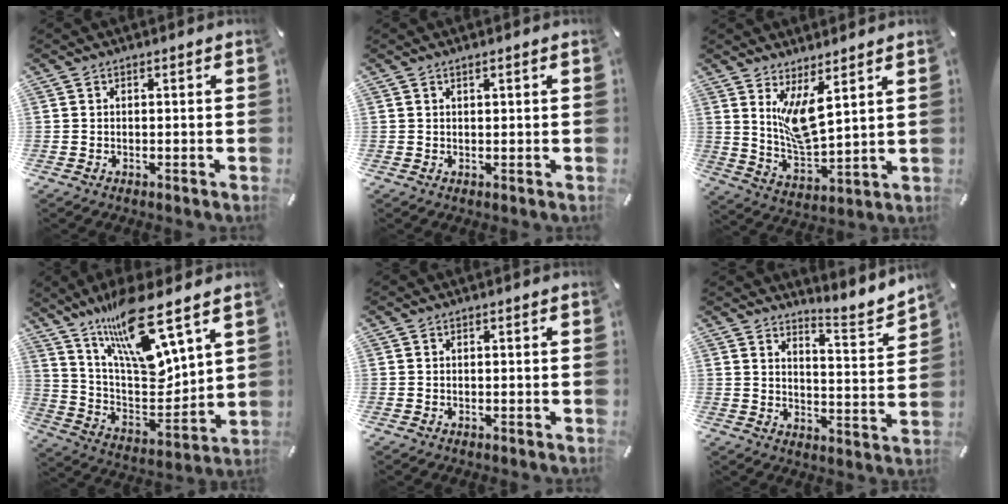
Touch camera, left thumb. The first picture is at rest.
{"total": 0.8, "force": [0.4, 0.2, 0.6], "torque": [-0.011, 0.000, 0.007]}
{"total": 10.6, "force": [5.2, 3.9, 8.3], "torque": [-0.168, -0.027, 0.093]}
{"total": 17.9, "force": [13.9, 4.5, 10.4], "torque": [-0.210, -0.107, 0.234]}
{"total": 0.0}
{"total": 6.1, "force": [5.6, 1.4, 1.9], "torque": [-0.025, -0.063, 0.090]}